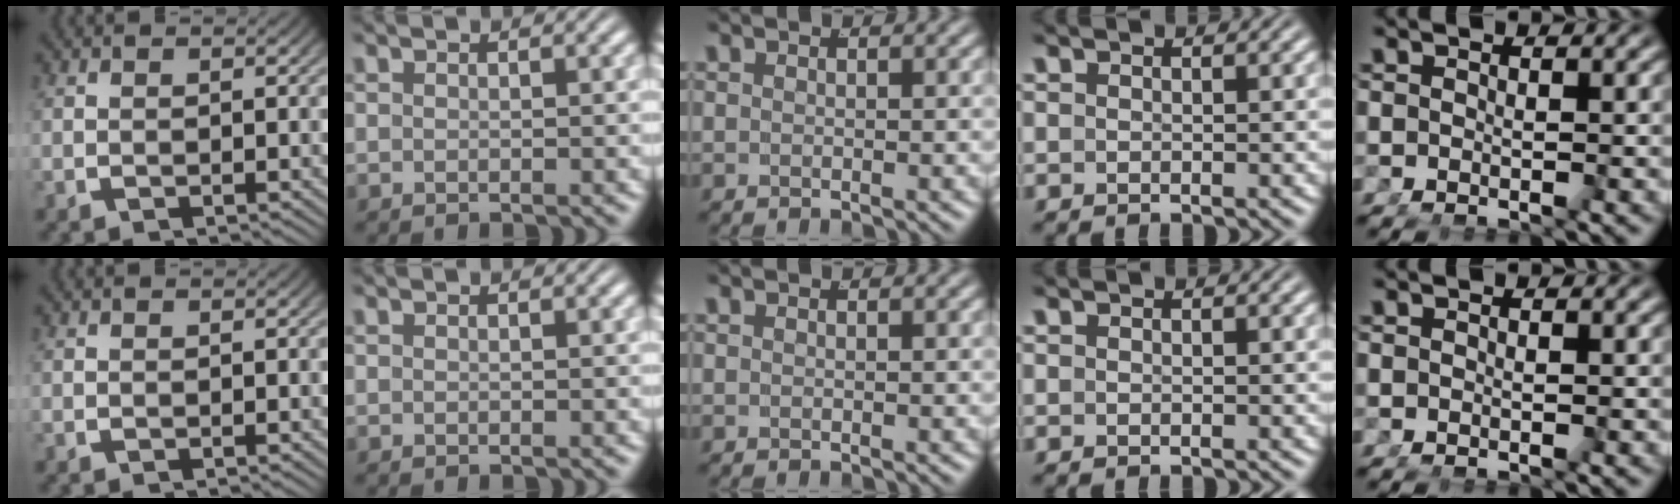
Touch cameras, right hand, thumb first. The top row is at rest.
{}